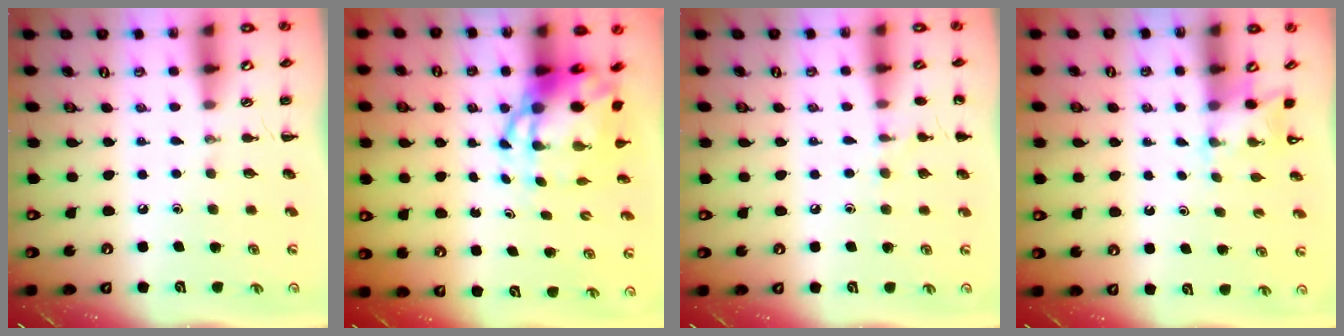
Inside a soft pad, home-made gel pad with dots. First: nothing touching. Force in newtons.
{"total": 8.3, "press": 8.0, "slide": 2.3}
{"total": 7.0, "press": 6.7, "slide": 2.1}
{"total": 3.1, "press": 3.0, "slide": 0.8}